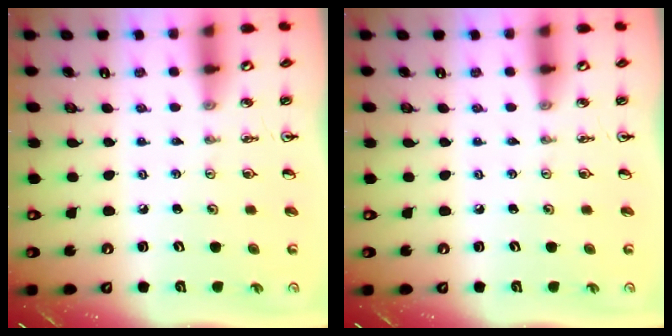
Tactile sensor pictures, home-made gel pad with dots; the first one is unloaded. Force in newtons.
{"total": 0.0}